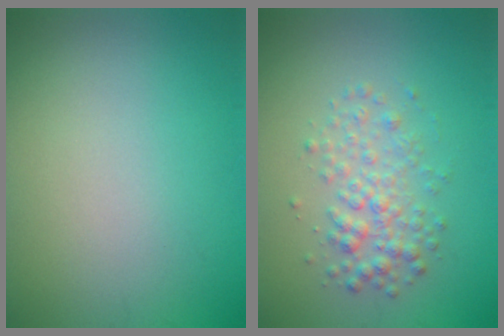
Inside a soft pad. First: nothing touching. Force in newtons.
{"total": 2.7, "press": 2.7, "slide": 0.1}